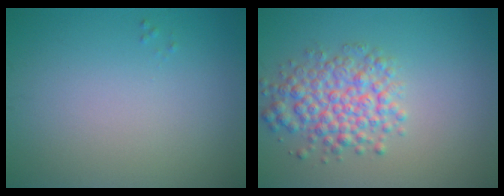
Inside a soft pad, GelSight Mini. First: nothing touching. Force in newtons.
{"total": 4.8, "press": 4.8, "slide": 0.2}